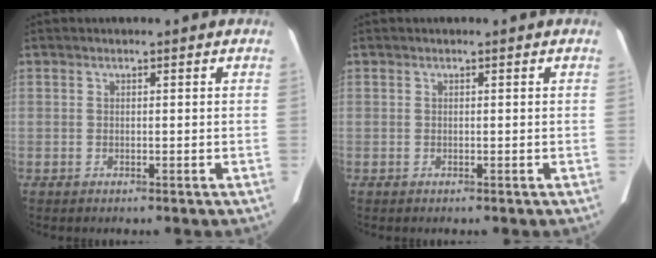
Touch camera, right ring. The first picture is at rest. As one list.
[{"total": 0.0}]